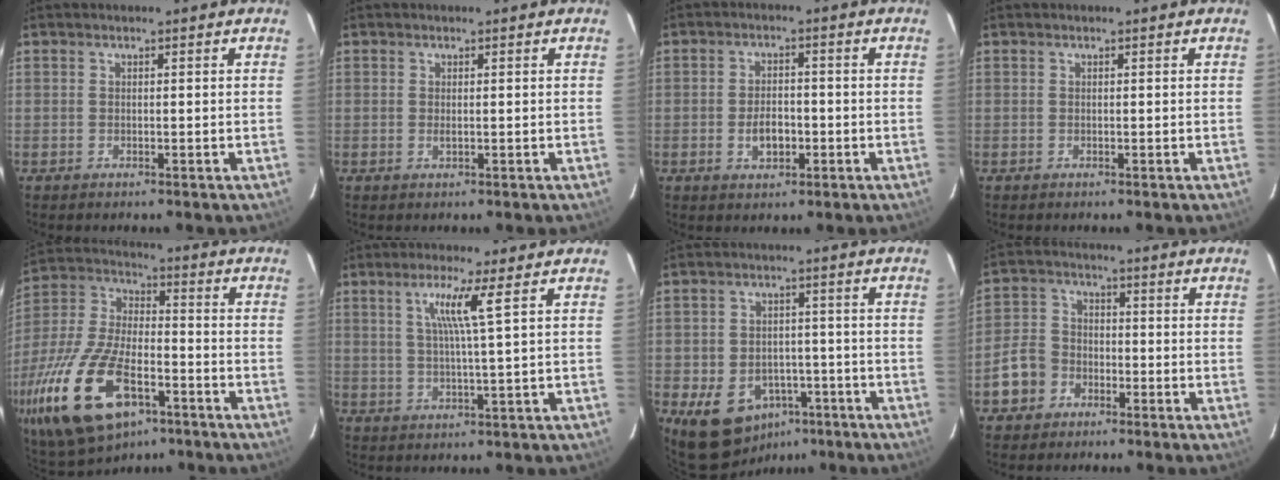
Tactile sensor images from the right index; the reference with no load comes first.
{"total": 0.5, "force": [0.1, 0.1, 0.5], "torque": [-0.011, 0.001, 0.003]}
{"total": 4.5, "force": [-1.4, 2.7, 3.4], "torque": [-0.064, 0.005, -0.018]}
{"total": 0.0}
{"total": 24.7, "force": [-12.1, 11.8, 18.0], "torque": [-0.396, -0.041, -0.208]}
{"total": 5.6, "force": [2.3, -1.2, 5.0], "torque": [-0.090, 0.000, 0.042]}
{"total": 10.5, "force": [-5.6, 7.8, 4.2], "torque": [-0.098, 0.017, -0.056]}
{"total": 7.1, "force": [-3.6, 5.8, 2.2], "torque": [-0.059, 0.023, -0.066]}